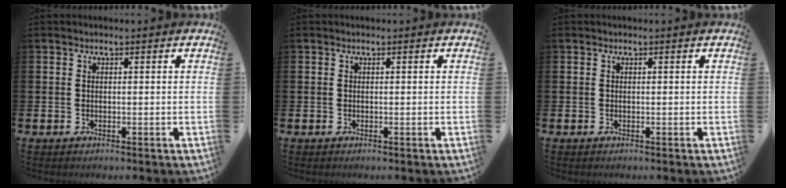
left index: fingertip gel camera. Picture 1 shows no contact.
{"total": 0.0}
{"total": 0.0}